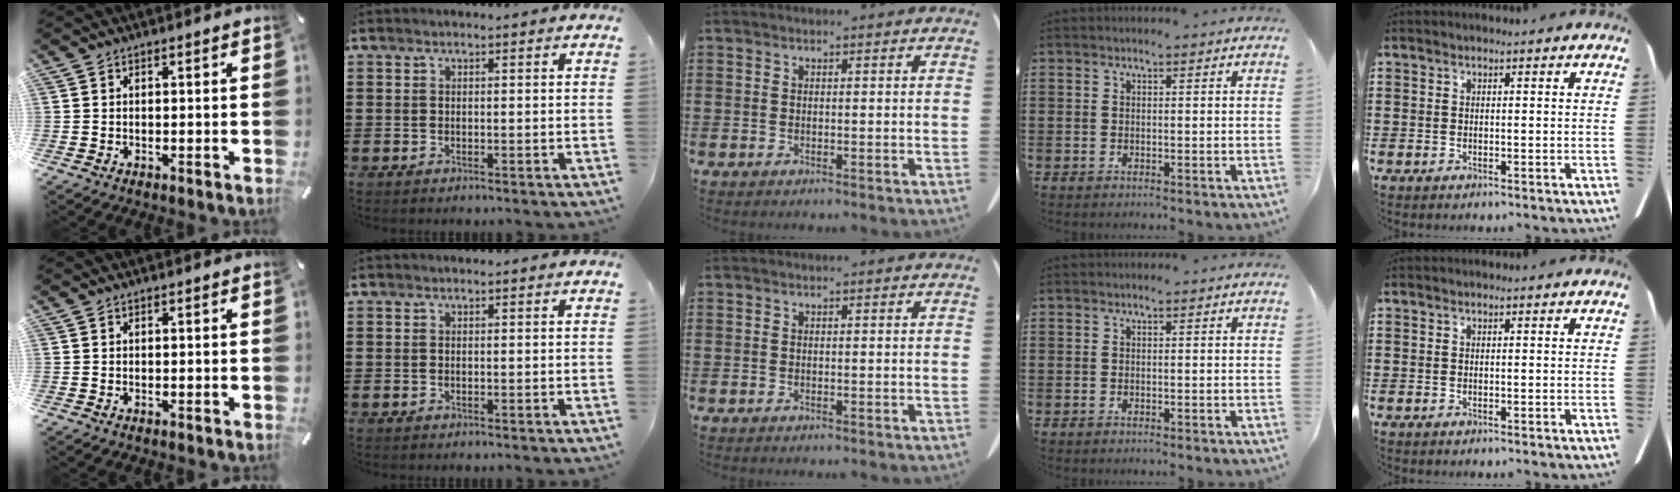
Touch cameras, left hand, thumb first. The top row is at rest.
{}